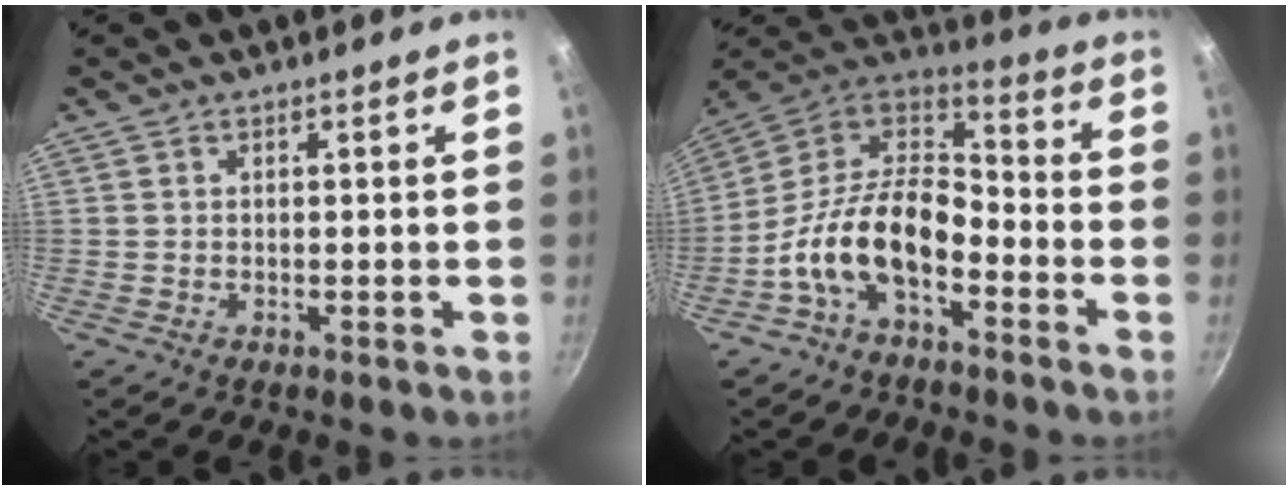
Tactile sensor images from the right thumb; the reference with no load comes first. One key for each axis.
{"total": 16.2, "fx": -6.4, "fy": 9.1, "fz": 11.8, "tx": -0.199, "ty": 0.072, "tz": -0.141}